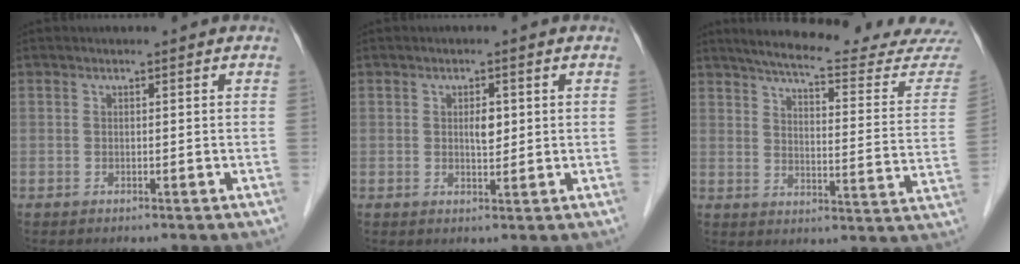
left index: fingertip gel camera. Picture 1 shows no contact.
{"total": 2.3, "force": [0.5, 1.0, 2.0], "torque": [-0.033, -0.001, 0.008]}
{"total": 22.3, "force": [20.8, 0.4, 8.1], "torque": [-0.113, -0.080, 0.252]}